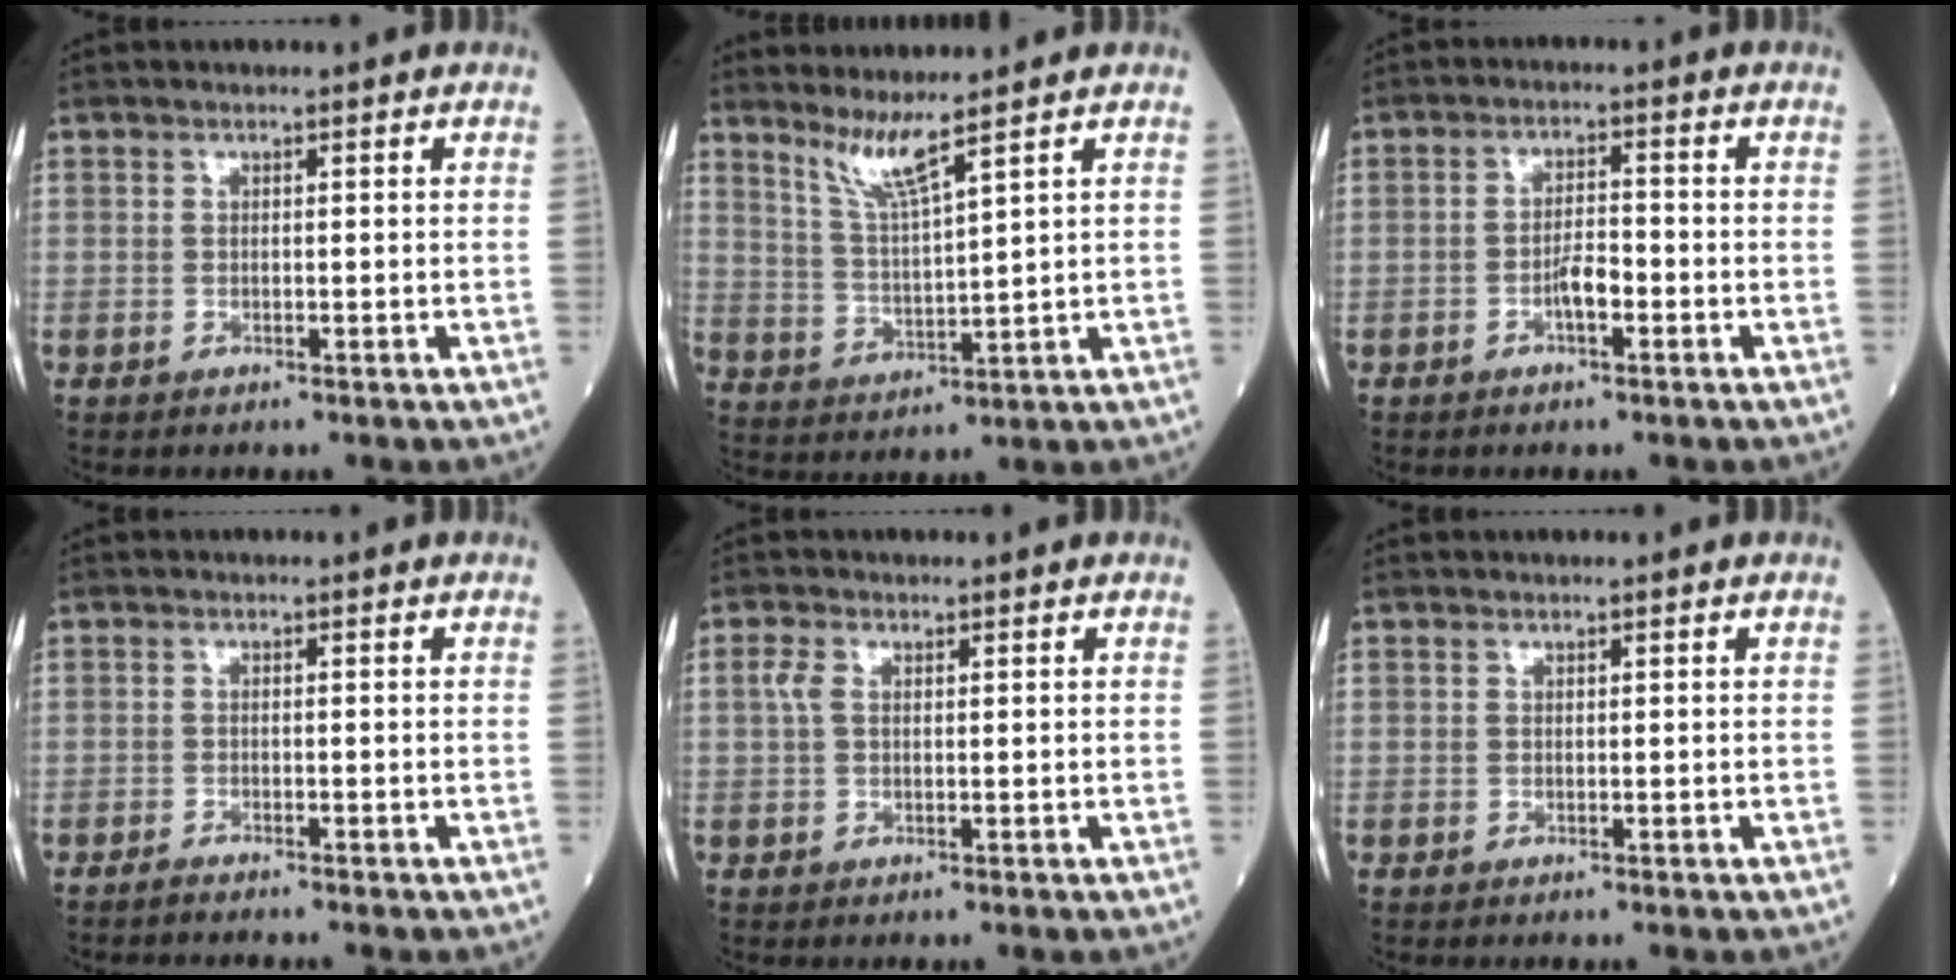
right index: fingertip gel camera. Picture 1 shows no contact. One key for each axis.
{"total": 5.3, "fx": 4.0, "fy": -1.2, "fz": 3.2, "tx": -0.064, "ty": -0.020, "tz": 0.085}
{"total": 3.4, "fx": -1.4, "fy": 0.9, "fz": 2.9, "tx": -0.053, "ty": 0.004, "tz": -0.026}
{"total": 1.7, "fx": -1.6, "fy": -0.2, "fz": 0.6, "tx": -0.013, "ty": -0.001, "tz": -0.025}
{"total": 1.9, "fx": 0.5, "fy": 1.1, "fz": 1.5, "tx": -0.044, "ty": 0.014, "tz": 0.011}
{"total": 0.0}